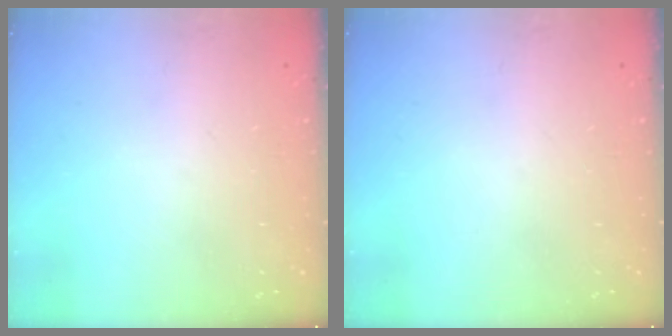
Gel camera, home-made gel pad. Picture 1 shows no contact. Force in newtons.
{"total": 0.0}